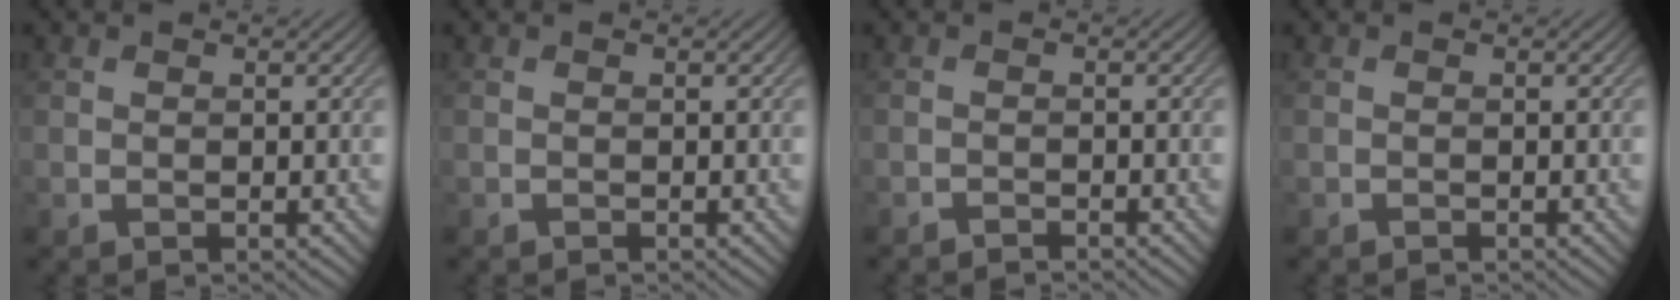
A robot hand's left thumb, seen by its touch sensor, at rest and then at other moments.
{"total": 0.0}
{"total": 0.9, "force": [-0.9, -0.1, 0.1], "torque": [-0.001, 0.002, -0.019]}
{"total": 0.0}